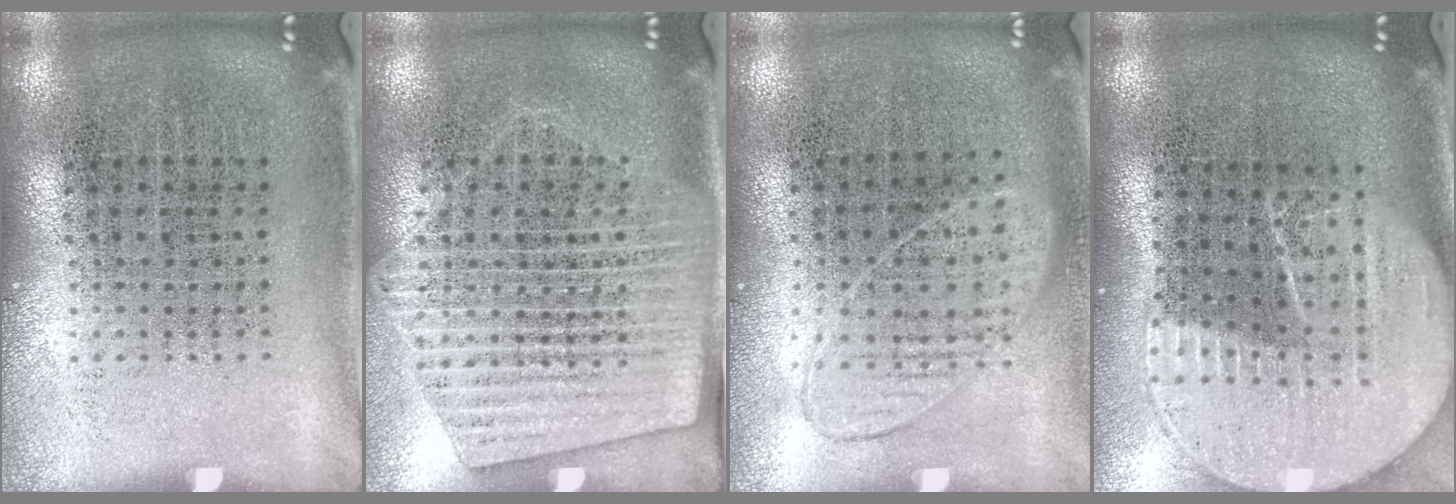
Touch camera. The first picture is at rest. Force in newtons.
{"total": 1.7, "press": 1.5, "slide": 0.8}
{"total": 0.9, "press": 0.9, "slide": 0.3}
{"total": 2.2, "press": 1.9, "slide": 1.2}